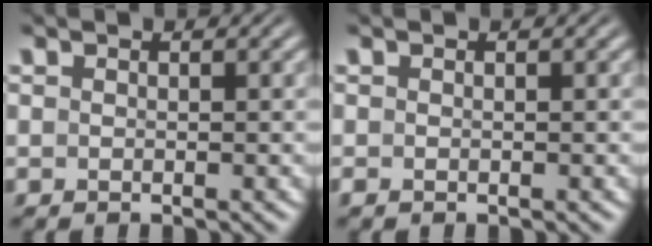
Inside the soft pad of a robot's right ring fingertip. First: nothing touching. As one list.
[{"total": 0.7, "force": [-0.4, 0.5, 0.3], "torque": [-0.010, -0.005, -0.005]}]